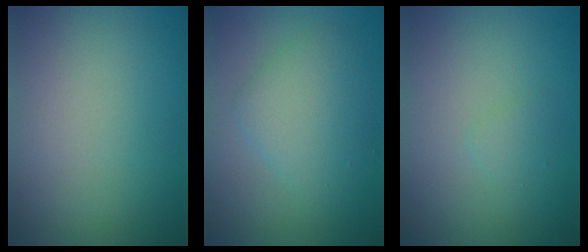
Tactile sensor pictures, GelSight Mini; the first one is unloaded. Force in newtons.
{"total": 3.8, "press": 3.8, "slide": 0.3}
{"total": 0.8, "press": 0.8, "slide": 0.1}